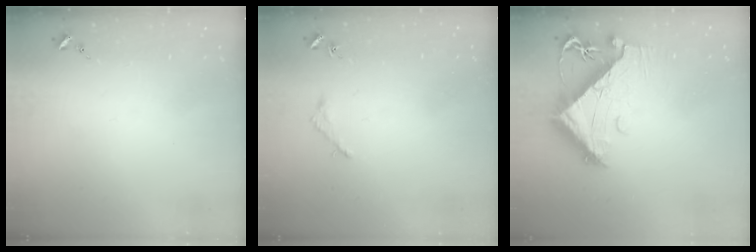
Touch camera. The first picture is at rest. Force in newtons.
{"total": 1.6, "press": 1.6, "slide": 0.2}
{"total": 9.1, "press": 9.1, "slide": 1.1}